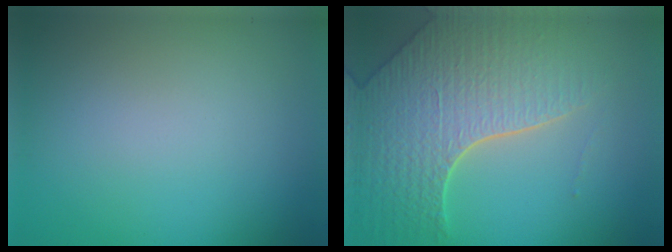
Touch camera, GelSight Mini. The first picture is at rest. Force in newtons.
{"total": 6.8, "press": 5.5, "slide": 3.9}